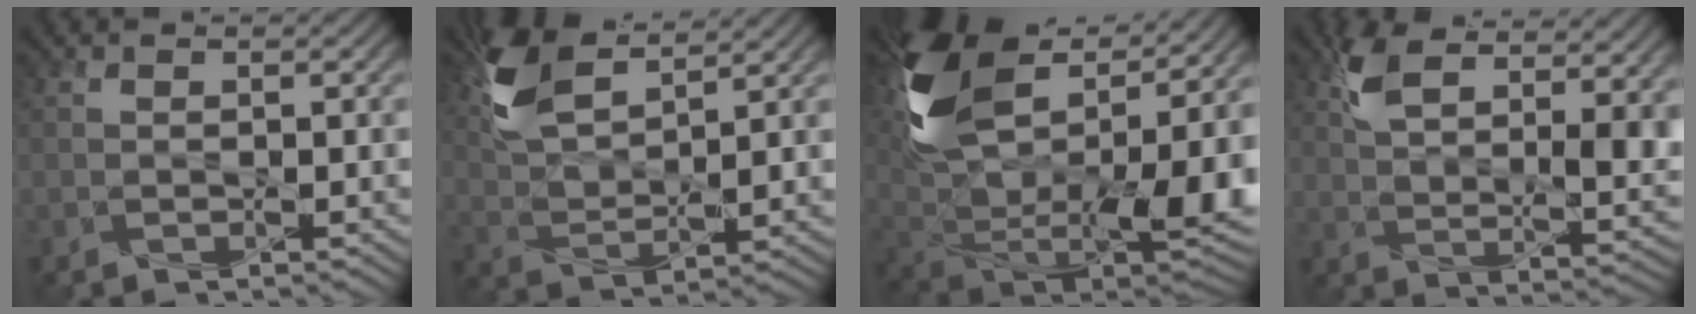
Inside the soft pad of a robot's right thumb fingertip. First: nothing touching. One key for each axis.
{"total": 8.7, "fx": 5.7, "fy": 3.0, "fz": 5.9, "tx": -0.138, "ty": 0.010, "tz": 0.120}
{"total": 18.3, "fx": 6.6, "fy": 10.3, "fz": 13.6, "tx": -0.298, "ty": 0.009, "tz": 0.128}
{"total": 13.5, "fx": 5.9, "fy": 6.0, "fz": 10.5, "tx": -0.193, "ty": -0.002, "tz": 0.106}